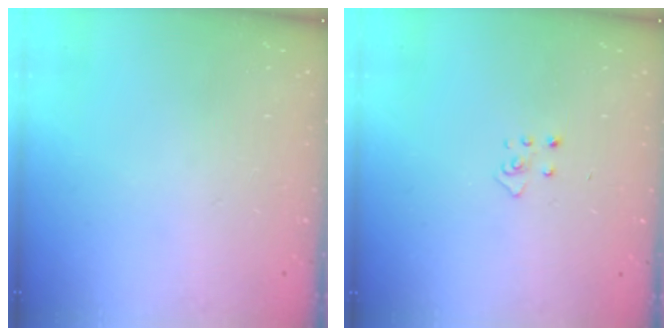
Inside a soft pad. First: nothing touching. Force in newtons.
{"total": 3.7, "press": 3.6, "slide": 0.3}